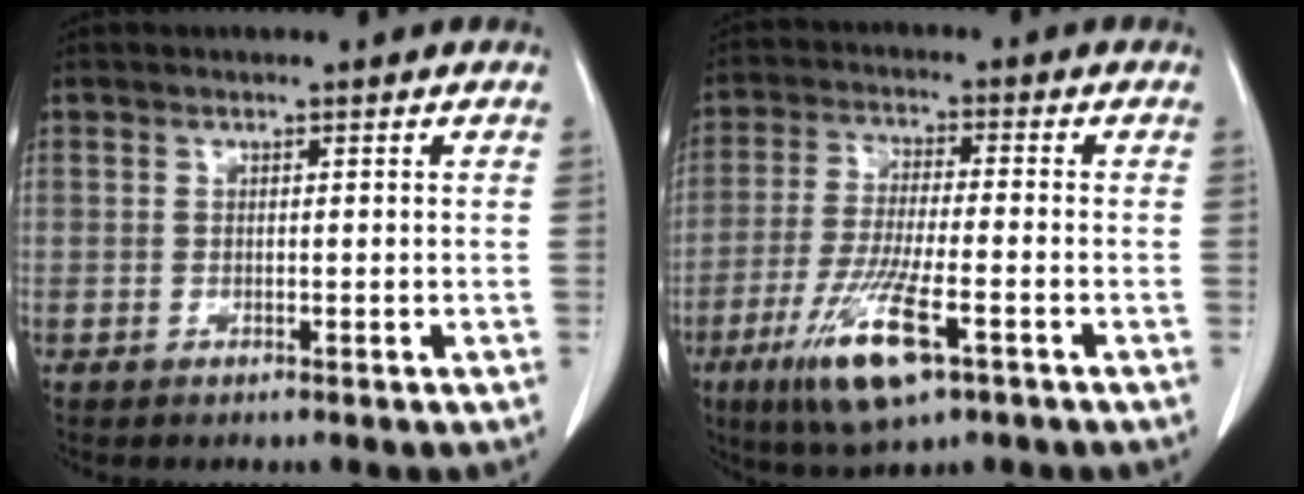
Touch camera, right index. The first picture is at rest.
{"total": 11.9, "force": [-5.9, 2.0, 10.2], "torque": [-0.205, -0.027, -0.102]}